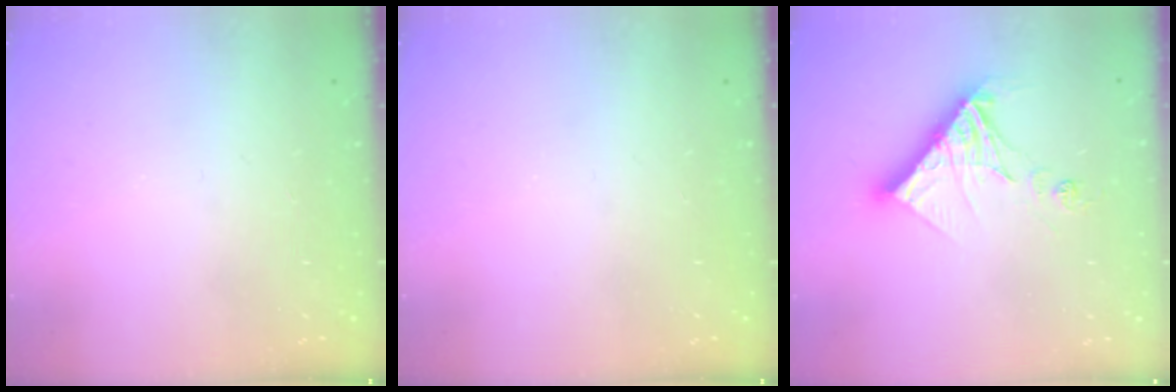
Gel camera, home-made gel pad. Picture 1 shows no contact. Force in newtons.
{"total": 0.0}
{"total": 14.1, "press": 14.0, "slide": 1.5}